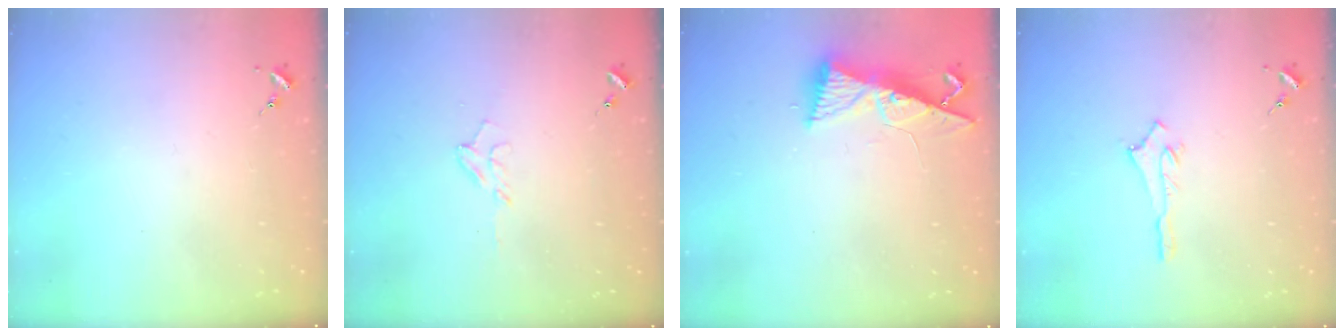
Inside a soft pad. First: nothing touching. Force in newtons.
{"total": 5.6, "press": 5.6, "slide": 0.9}
{"total": 8.7, "press": 8.7, "slide": 0.8}
{"total": 2.6, "press": 2.5, "slide": 0.4}